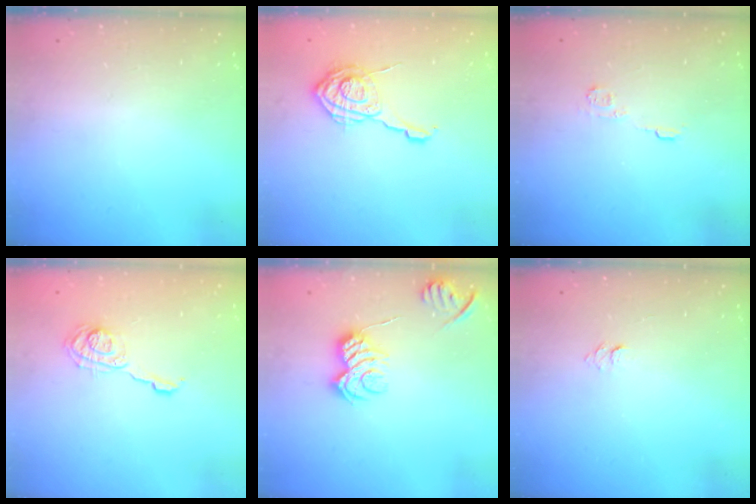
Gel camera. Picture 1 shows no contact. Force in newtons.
{"total": 12.1, "press": 12.1, "slide": 0.7}
{"total": 4.3, "press": 4.3, "slide": 0.6}
{"total": 9.2, "press": 9.2, "slide": 0.4}
{"total": 8.5, "press": 8.5, "slide": 0.6}
{"total": 3.5, "press": 3.5, "slide": 0.3}